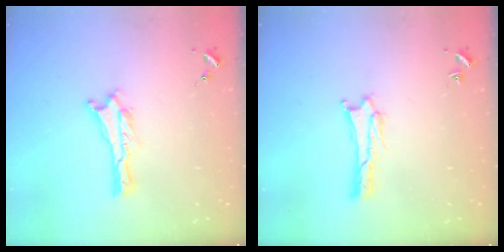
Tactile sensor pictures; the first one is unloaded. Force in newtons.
{"total": 1.9, "press": 1.9, "slide": 0.1}